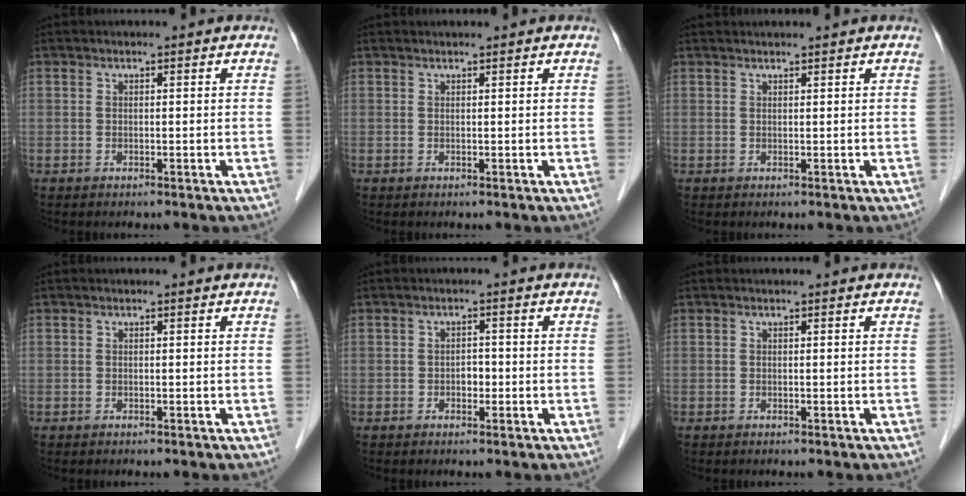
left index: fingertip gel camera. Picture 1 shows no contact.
{"total": 0.8, "force": [0.7, -0.1, 0.3], "torque": [-0.004, 0.012, 0.014]}
{"total": 1.8, "force": [1.7, -0.1, 0.6], "torque": [-0.003, 0.019, 0.029]}
{"total": 0.0}
{"total": 1.5, "force": [-0.5, 1.0, 1.1], "torque": [-0.012, 0.006, -0.010]}
{"total": 0.0}